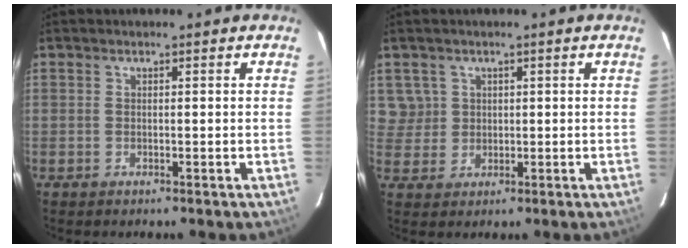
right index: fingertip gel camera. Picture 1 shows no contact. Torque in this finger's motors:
{"motor_torque": [-0.07, -0.02, -0.02, -0.01]}